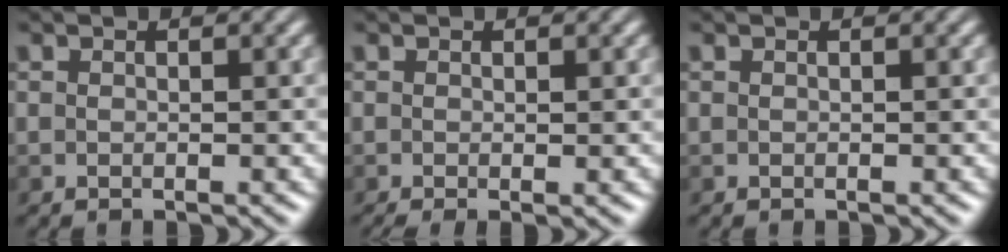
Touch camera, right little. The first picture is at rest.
{"total": 1.5, "force": [-0.4, 0.3, 1.4], "torque": [-0.027, -0.007, -0.006]}
{"total": 0.0}